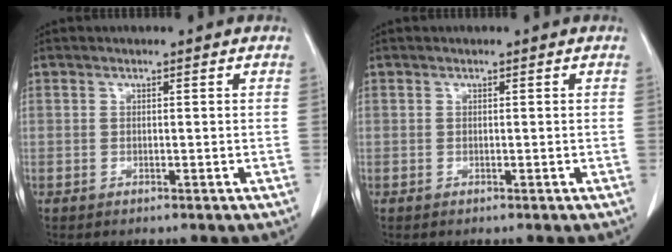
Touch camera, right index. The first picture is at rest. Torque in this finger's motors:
{"motor_torque": [0.00, 0.00, 0.00, 0.00]}